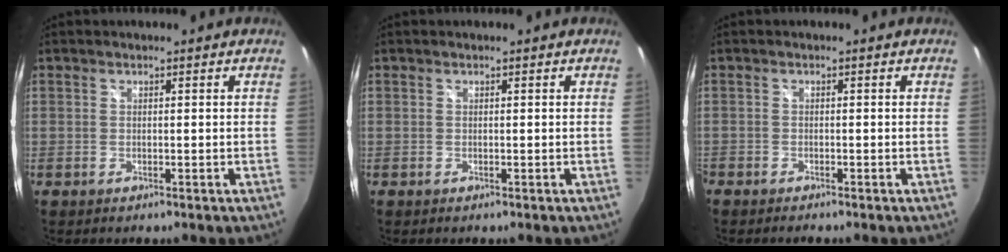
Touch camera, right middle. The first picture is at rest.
{"total": 0.0}
{"total": 1.5, "force": [-1.4, 0.1, 0.4], "torque": [-0.015, -0.009, -0.028]}